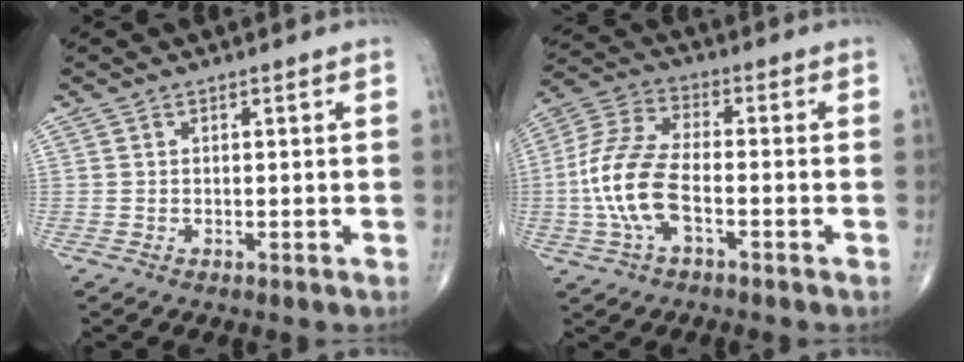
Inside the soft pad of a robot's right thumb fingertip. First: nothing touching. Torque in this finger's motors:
{"motor_torque": [0.38, 0.25, 1.14, -0.20, 0.49]}